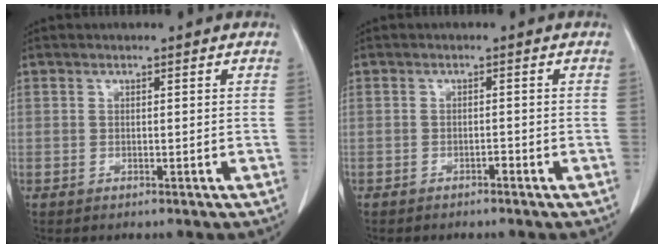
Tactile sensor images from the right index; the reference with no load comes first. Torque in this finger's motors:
{"motor_torque": [0.04, 0.02, -0.02, -0.01]}